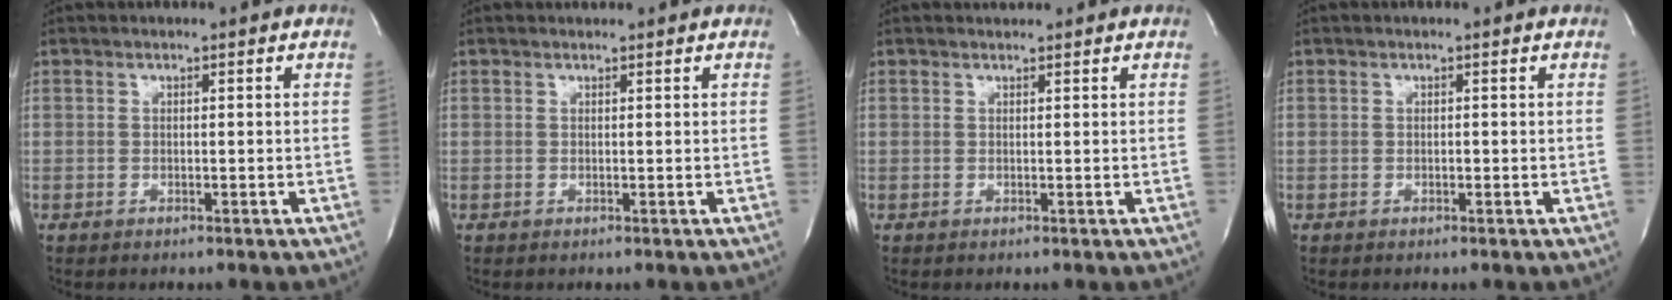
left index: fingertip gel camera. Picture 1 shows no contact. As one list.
[{"total": 0.5, "force": [0.5, 0.0, 0.0], "torque": [-0.007, 0.003, 0.010]}, {"total": 0.8, "force": [0.8, 0.0, -0.1], "torque": [-0.010, 0.004, 0.015]}, {"total": 0.0}]